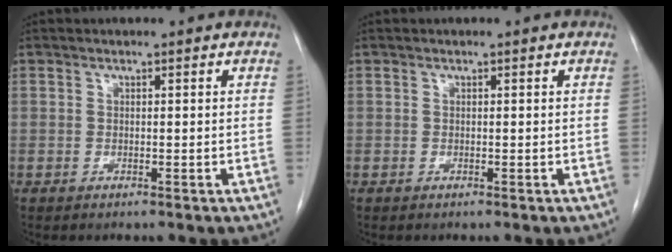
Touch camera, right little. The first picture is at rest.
{"total": 0.0}